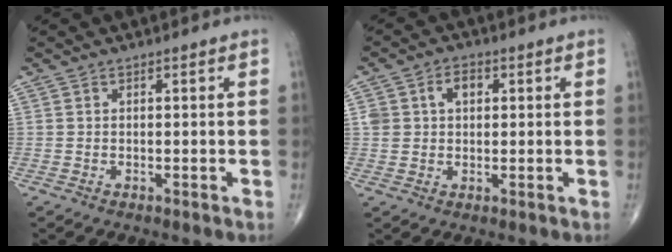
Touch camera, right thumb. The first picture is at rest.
{"total": 5.0, "force": [1.4, 3.6, 3.2], "torque": [-0.039, 0.007, 0.024]}